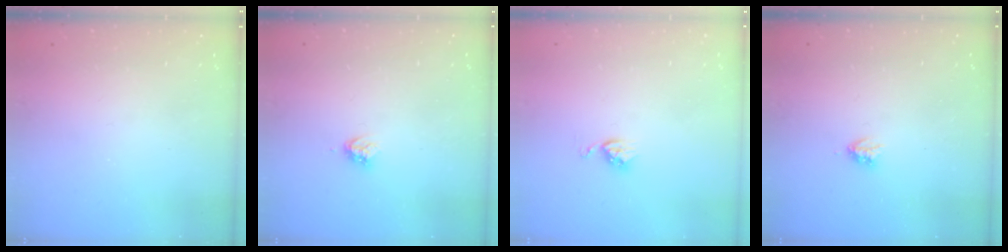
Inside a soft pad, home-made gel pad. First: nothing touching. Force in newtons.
{"total": 3.6, "press": 3.6, "slide": 0.7}
{"total": 3.7, "press": 3.7, "slide": 0.5}
{"total": 2.9, "press": 2.9, "slide": 0.5}